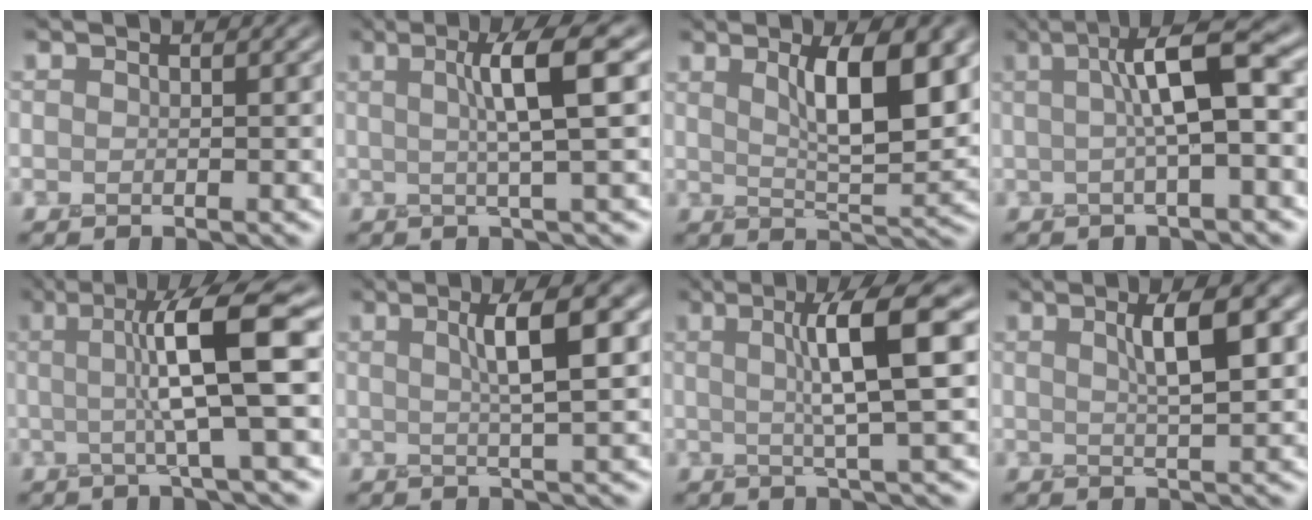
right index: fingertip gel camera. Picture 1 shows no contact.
{"total": 5.3, "force": [1.2, 0.6, 5.2], "torque": [-0.077, 0.011, 0.016]}
{"total": 6.8, "force": [2.6, 1.8, 6.1], "torque": [-0.085, 0.000, 0.043]}
{"total": 6.4, "force": [1.0, 1.2, 6.2], "torque": [-0.093, 0.019, 0.008]}
{"total": 9.2, "force": [1.2, 1.4, 9.0], "torque": [-0.124, 0.010, 0.015]}
{"total": 5.1, "force": [1.5, 1.0, 4.8], "torque": [-0.062, 0.013, 0.017]}
{"total": 7.1, "force": [1.6, 1.0, 6.8], "torque": [-0.098, 0.018, 0.023]}
{"total": 4.5, "force": [1.5, 1.0, 4.1], "torque": [-0.055, 0.013, 0.019]}